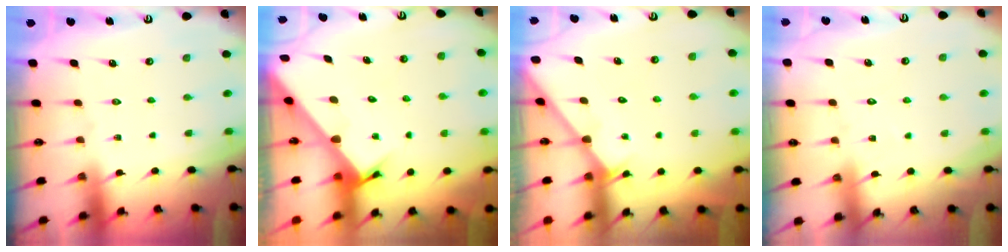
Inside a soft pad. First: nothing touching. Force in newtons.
{"total": 3.6, "press": 3.6, "slide": 0.2}
{"total": 1.2, "press": 1.2, "slide": 0.0}
{"total": 6.2, "press": 6.2, "slide": 0.3}